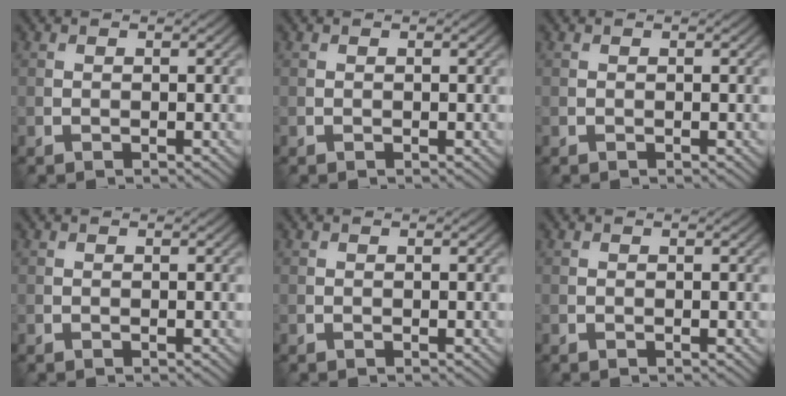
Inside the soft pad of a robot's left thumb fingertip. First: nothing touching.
{"total": 0.0}
{"total": 0.0}
{"total": 0.0}
{"total": 0.0}
{"total": 0.0}